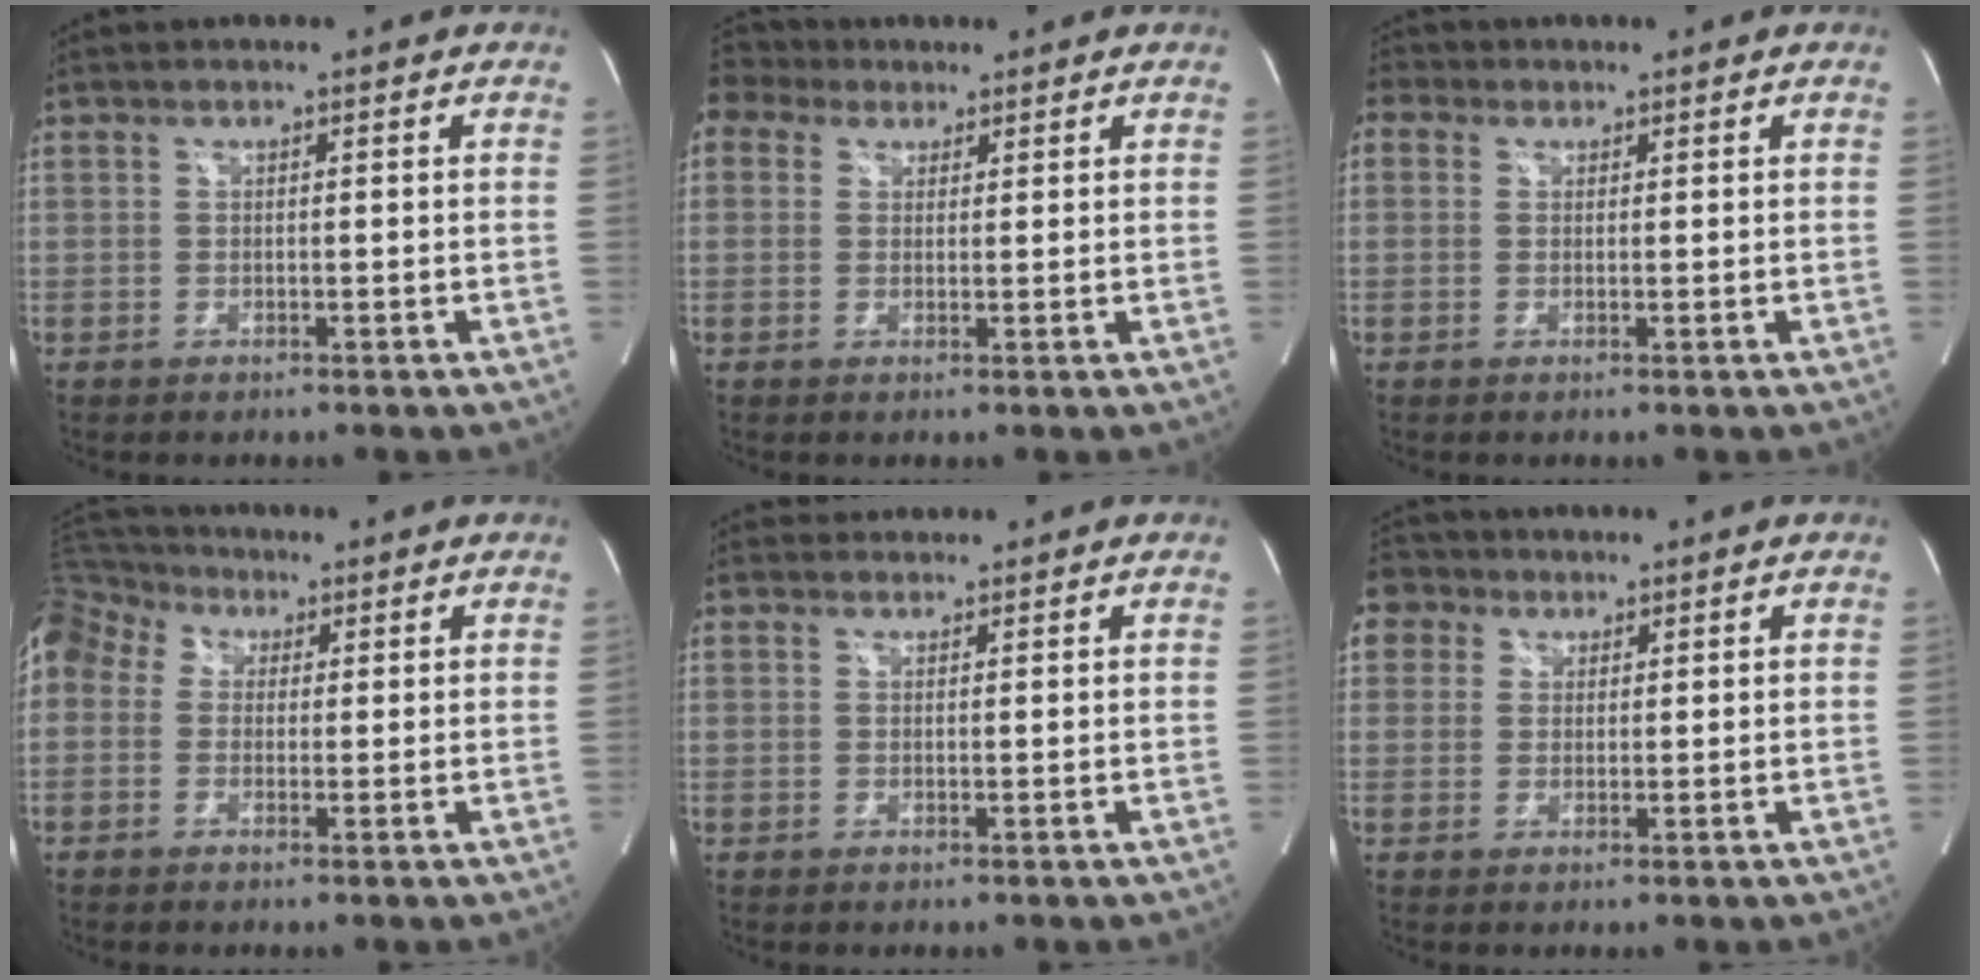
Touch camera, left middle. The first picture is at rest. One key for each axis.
{"total": 4.0, "fx": 3.3, "fy": 2.4, "fz": 0.1, "tx": -0.010, "ty": 0.030, "tz": 0.061}
{"total": 2.9, "fx": 1.3, "fy": 2.4, "fz": 1.0, "tx": -0.024, "ty": 0.021, "tz": 0.022}
{"total": 17.8, "fx": 6.9, "fy": 13.9, "fz": 8.7, "tx": -0.267, "ty": 0.105, "tz": 0.130}
{"total": 1.4, "fx": 1.3, "fy": 0.3, "fz": -0.4, "tx": -0.003, "ty": 0.012, "tz": 0.023}
{"total": 7.4, "fx": 4.4, "fy": 6.0, "fz": 0.2, "tx": -0.005, "ty": 0.027, "tz": 0.087}